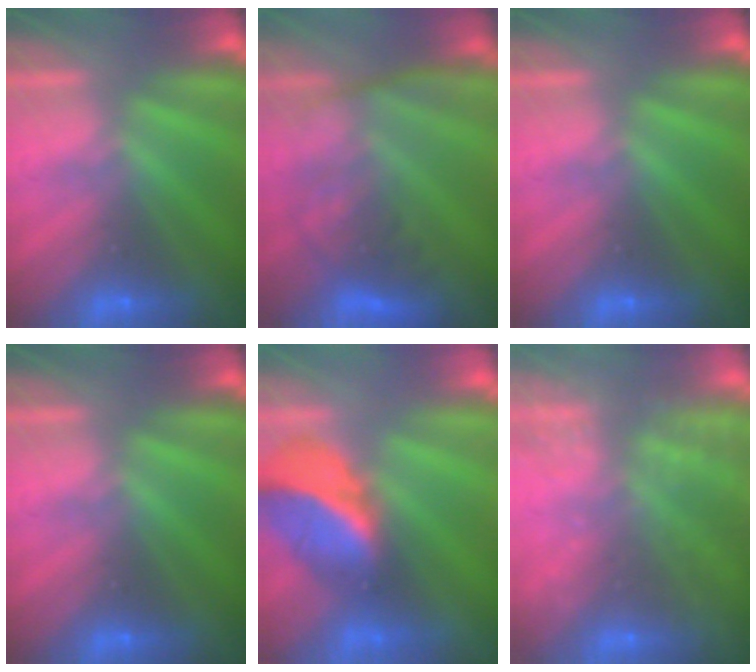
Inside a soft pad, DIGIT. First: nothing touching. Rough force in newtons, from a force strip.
{"total": 6.8}
{"total": 0.0}
{"total": 0.0}
{"total": 2.6}
{"total": 9.1}